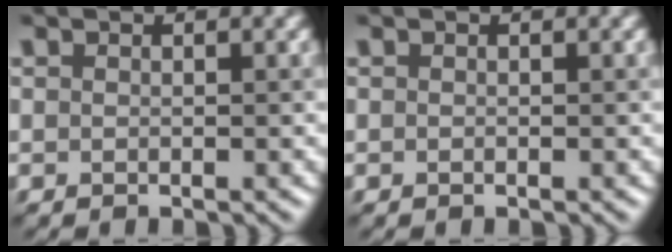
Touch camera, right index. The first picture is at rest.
{"total": 0.0}